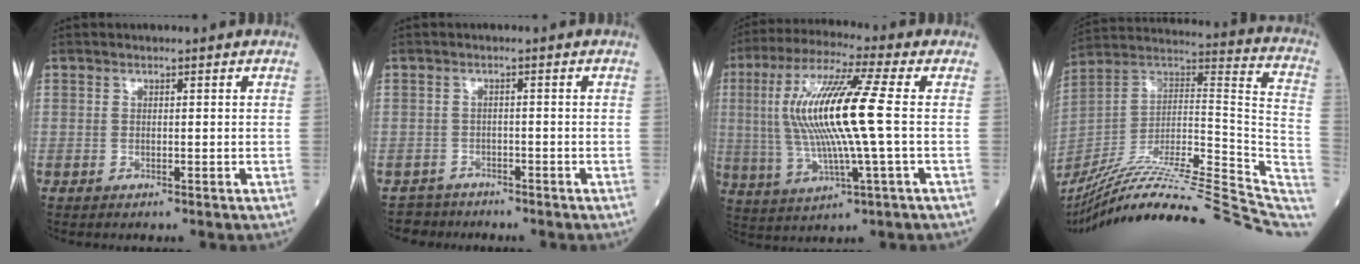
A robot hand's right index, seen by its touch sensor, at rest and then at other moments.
{"total": 2.8, "force": [-2.3, 1.1, -1.2], "torque": [0.018, 0.001, -0.044]}
{"total": 15.7, "force": [1.0, 0.6, 15.7], "torque": [-0.327, 0.011, 0.014]}
{"total": 35.4, "force": [-29.6, 3.5, 19.2], "torque": [-0.235, -0.026, -0.438]}